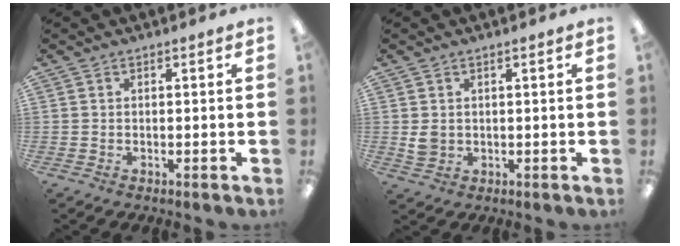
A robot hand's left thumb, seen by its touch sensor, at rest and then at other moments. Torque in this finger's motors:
{"motor_torque": [-0.22, 0.17, 0.26, -0.03, 0.00]}